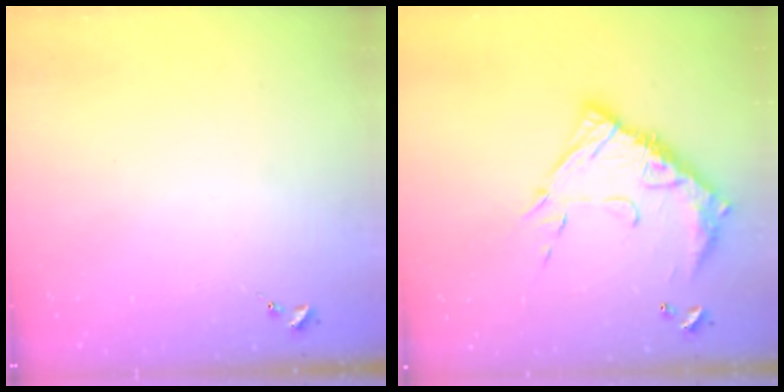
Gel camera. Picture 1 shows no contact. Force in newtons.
{"total": 17.2, "press": 17.1, "slide": 1.4}